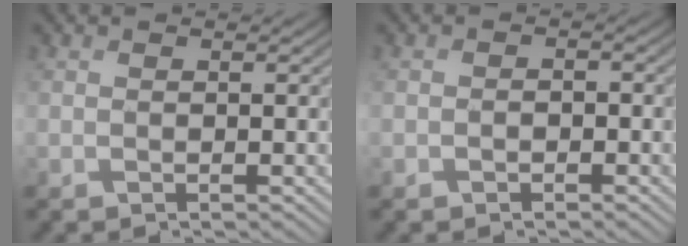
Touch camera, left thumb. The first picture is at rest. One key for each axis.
{"total": 1.1, "fx": -0.6, "fy": 0.8, "fz": 0.4, "tx": -0.005, "ty": 0.001, "tz": -0.013}